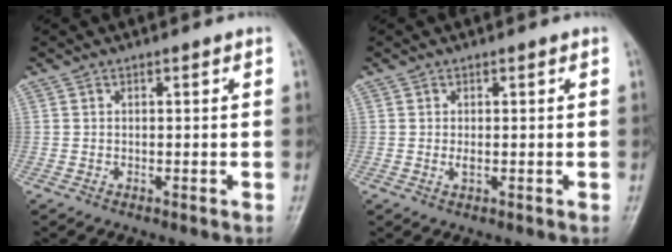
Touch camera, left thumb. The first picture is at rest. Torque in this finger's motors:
{"motor_torque": [-0.04, 0.05, 0.08, -0.01, 0.00]}